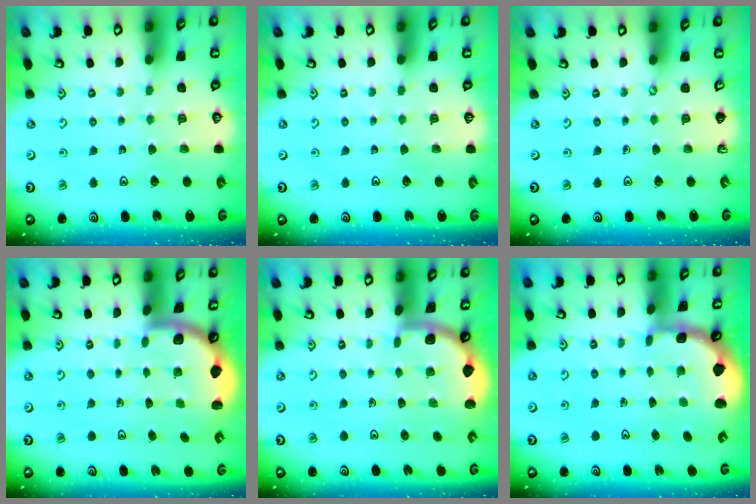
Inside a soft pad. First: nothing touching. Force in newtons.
{"total": 0.0}
{"total": 0.0}
{"total": 1.6, "press": 1.6, "slide": 0.1}
{"total": 1.8, "press": 1.8, "slide": 0.0}
{"total": 1.8, "press": 1.7, "slide": 0.4}